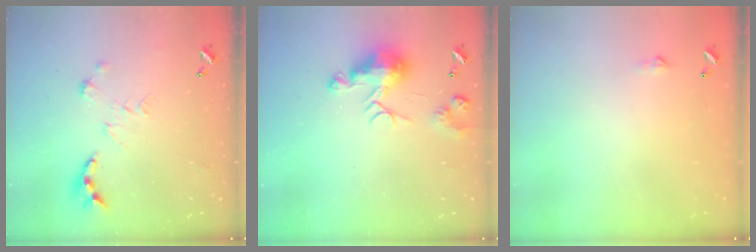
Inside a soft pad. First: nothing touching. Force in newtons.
{"total": 8.7, "press": 8.6, "slide": 0.2}
{"total": 2.3, "press": 2.3, "slide": 0.4}